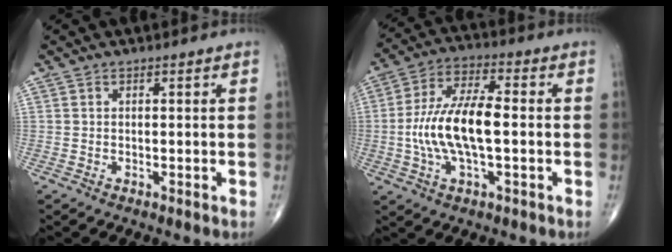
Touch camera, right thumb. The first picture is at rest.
{"total": 13.8, "force": [-1.3, 5.4, 12.6], "torque": [-0.253, 0.022, -0.028]}